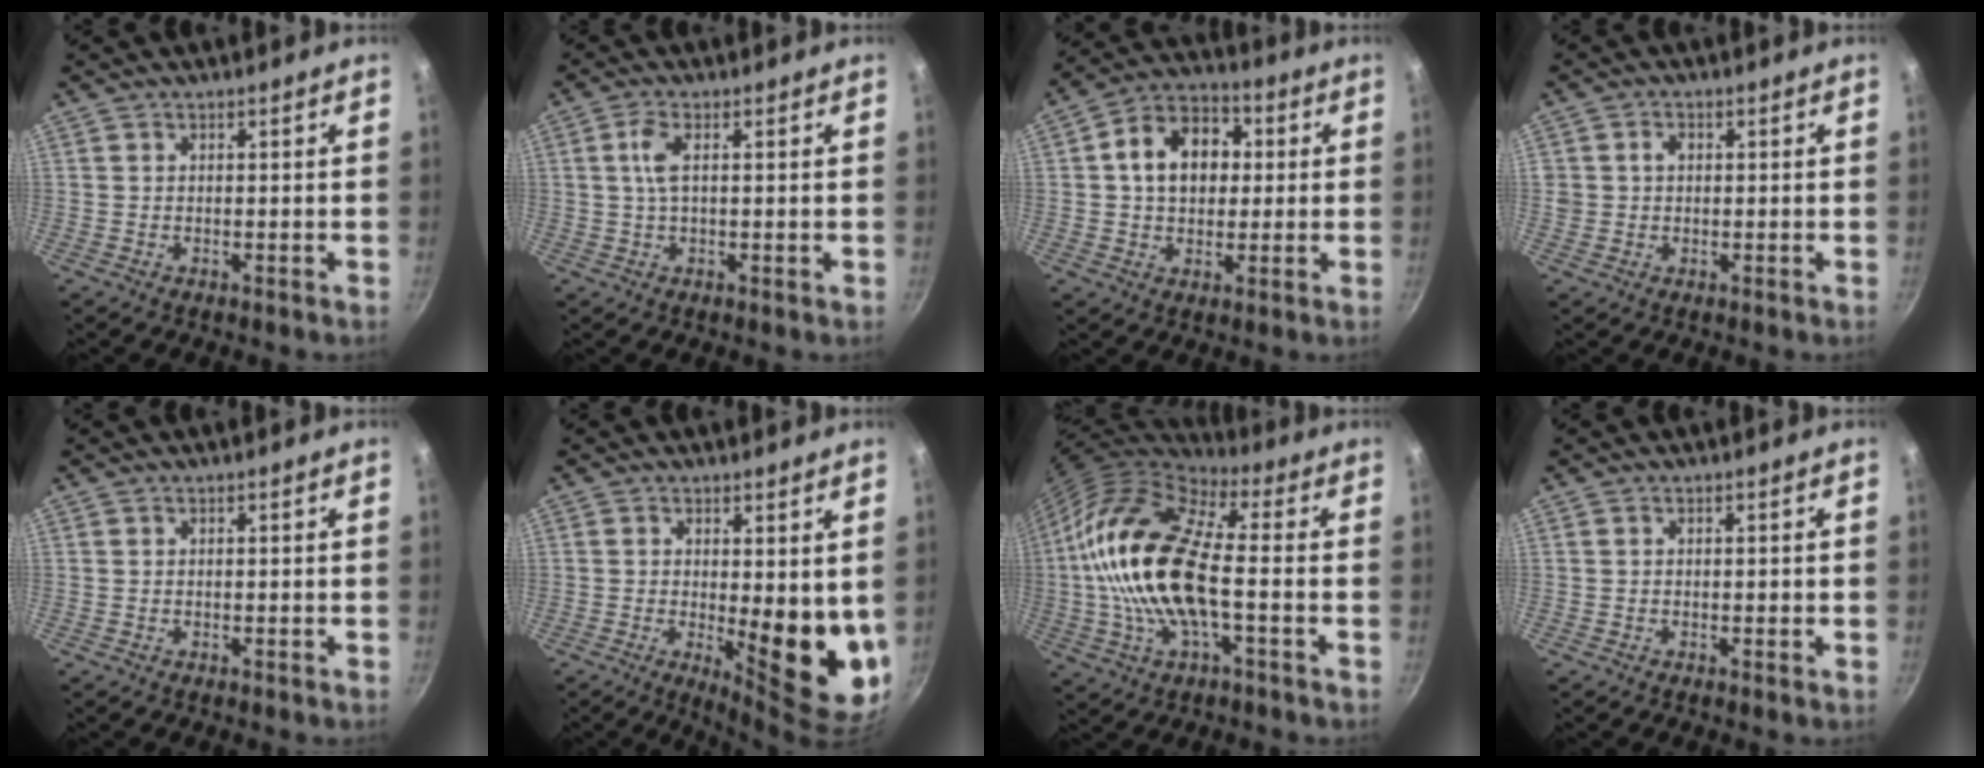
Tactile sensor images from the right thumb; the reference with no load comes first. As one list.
[{"total": 4.0, "force": [0.8, 1.5, 3.6], "torque": [-0.081, 0.007, 0.015]}, {"total": 13.1, "force": [1.9, 9.7, 8.6], "torque": [-0.103, 0.021, 0.017]}, {"total": 2.5, "force": [0.4, 2.2, 1.2], "torque": [-0.009, 0.008, 0.008]}, {"total": 0.0}, {"total": 12.2, "force": [0.0, 4.3, 11.4], "torque": [-0.133, -0.030, 0.010]}, {"total": 20.9, "force": [-0.9, 8.9, 18.8], "torque": [-0.356, 0.027, -0.030]}, {"total": 0.6, "force": [-0.1, 0.3, 0.4], "torque": [-0.003, 0.003, -0.001]}]